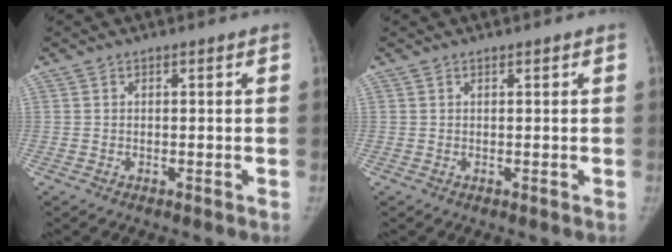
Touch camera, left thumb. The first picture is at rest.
{"total": 0.0}